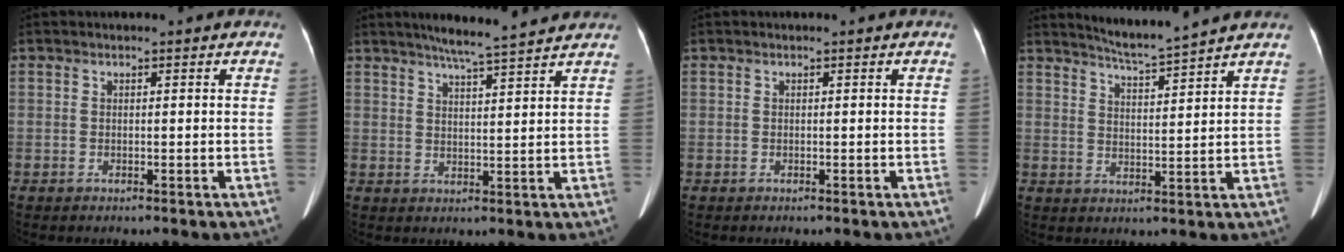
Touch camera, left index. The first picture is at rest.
{"total": 9.1, "force": [7.9, -0.4, 4.3], "torque": [-0.073, 0.013, 0.111]}
{"total": 0.0}
{"total": 7.0, "force": [6.5, -1.5, 2.1], "torque": [-0.046, -0.006, 0.109]}